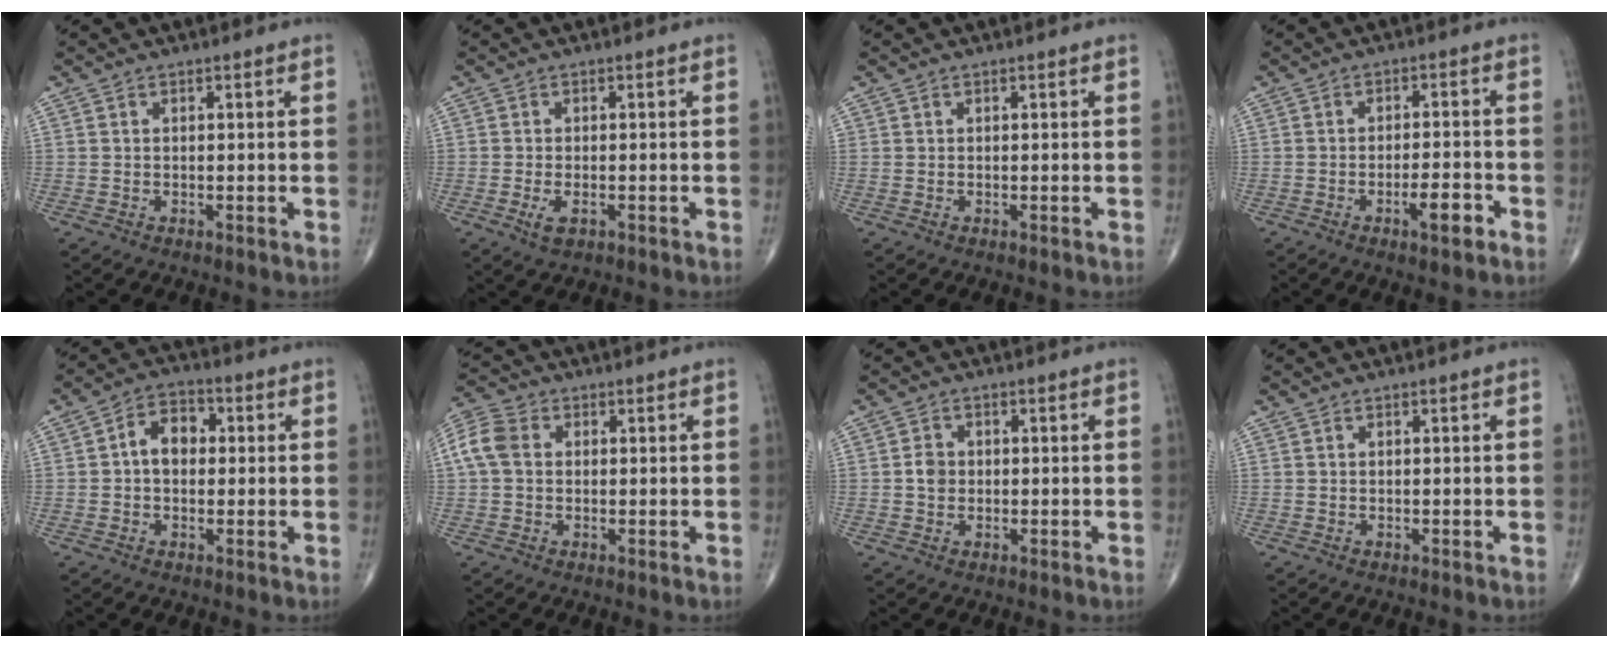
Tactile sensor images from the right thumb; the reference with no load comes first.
{"total": 2.6, "force": [-1.1, 1.2, 2.1], "torque": [-0.038, -0.001, -0.018]}
{"total": 0.0}
{"total": 4.9, "force": [-2.6, 1.4, 4.0], "torque": [-0.058, 0.015, -0.039]}
{"total": 7.0, "force": [0.5, 4.9, 4.9], "torque": [-0.064, 0.020, -0.001]}
{"total": 7.2, "force": [0.9, 5.5, 4.6], "torque": [-0.104, 0.023, 0.011]}
{"total": 2.6, "force": [-0.1, 2.2, 1.4], "torque": [-0.016, 0.005, -0.005]}
{"total": 0.0}